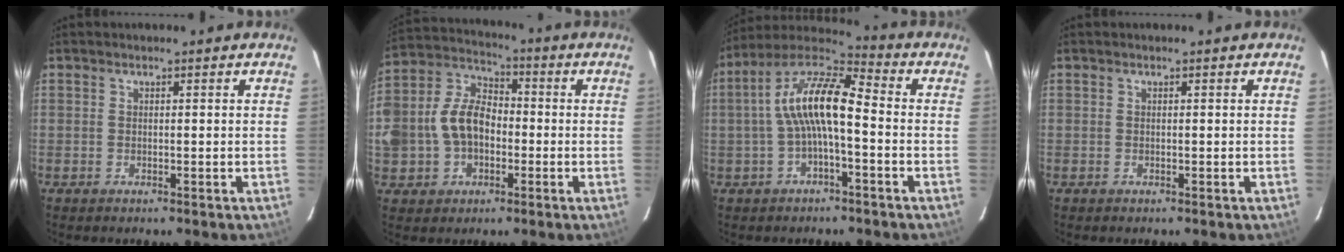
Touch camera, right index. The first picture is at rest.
{"total": 13.2, "force": [-2.0, 10.0, 8.4], "torque": [-0.199, 0.030, -0.035]}
{"total": 11.5, "force": [-1.1, 3.4, 10.9], "torque": [-0.214, 0.023, -0.025]}
{"total": 0.0}